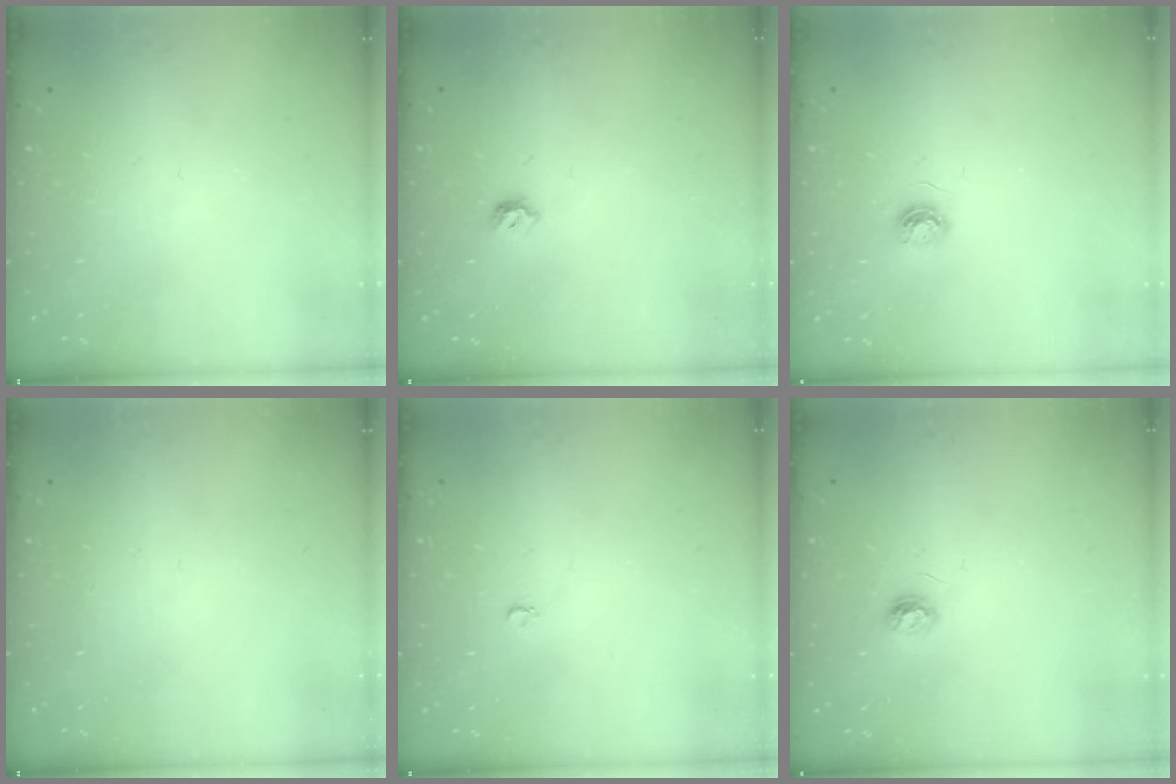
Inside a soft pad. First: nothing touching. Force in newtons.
{"total": 6.1, "press": 6.0, "slide": 1.1}
{"total": 5.2, "press": 5.1, "slide": 0.6}
{"total": 0.0}
{"total": 2.6, "press": 2.6, "slide": 0.3}
{"total": 4.5, "press": 4.4, "slide": 0.5}